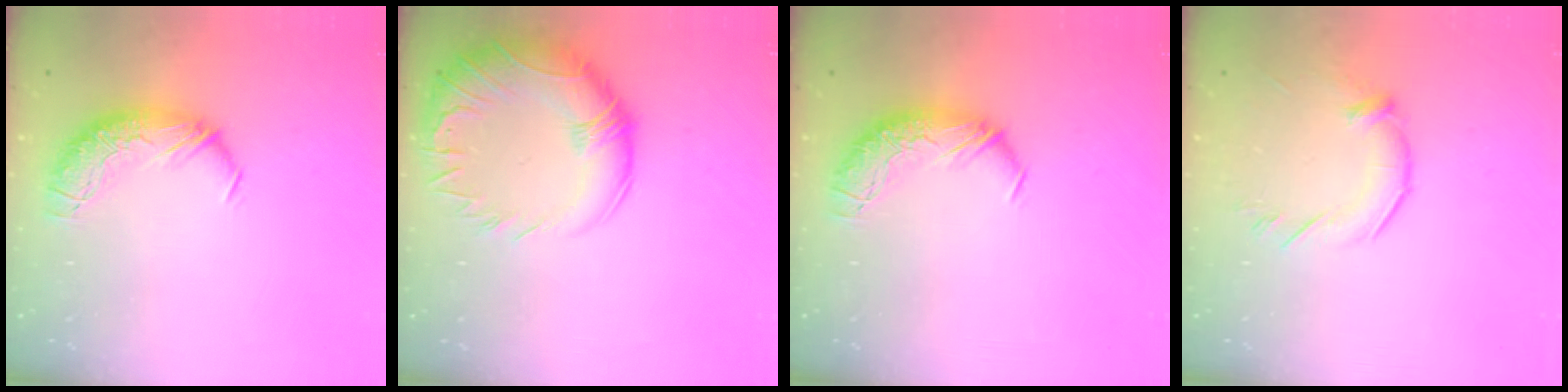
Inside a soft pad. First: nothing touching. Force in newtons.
{"total": 8.6, "press": 6.9, "slide": 5.2}
{"total": 0.0}
{"total": 1.9, "press": 1.6, "slide": 1.1}